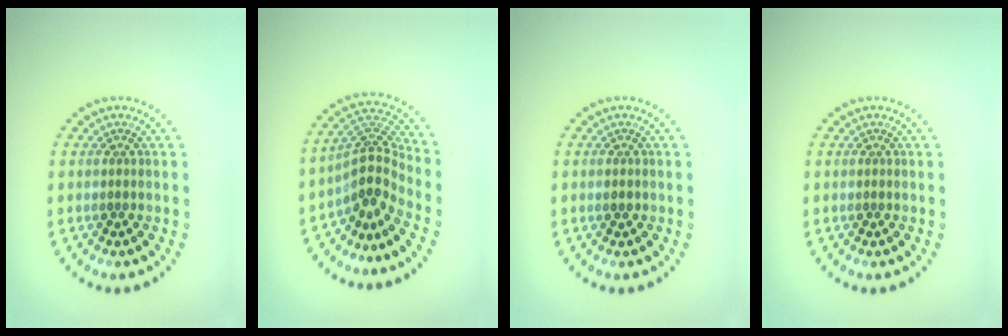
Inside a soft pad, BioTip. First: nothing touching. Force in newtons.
{"total": 3.7, "press": 2.6, "slide": 2.6}
{"total": 0.9, "press": 0.9, "slide": 0.1}
{"total": 0.0}